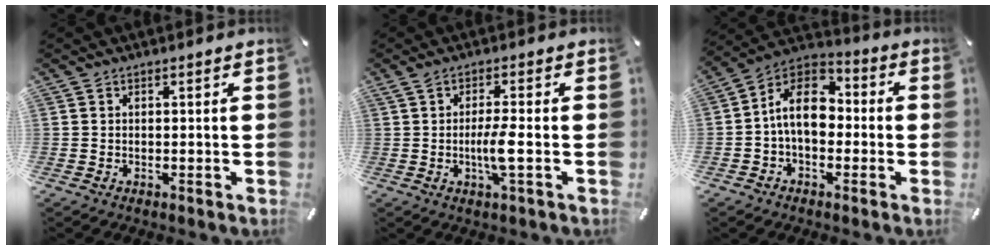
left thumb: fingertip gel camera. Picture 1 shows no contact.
{"total": 6.3, "force": [-0.9, 0.5, 6.2], "torque": [-0.114, -0.007, -0.019]}
{"total": 11.9, "force": [-0.4, 8.1, 8.7], "torque": [-0.176, 0.014, -0.007]}